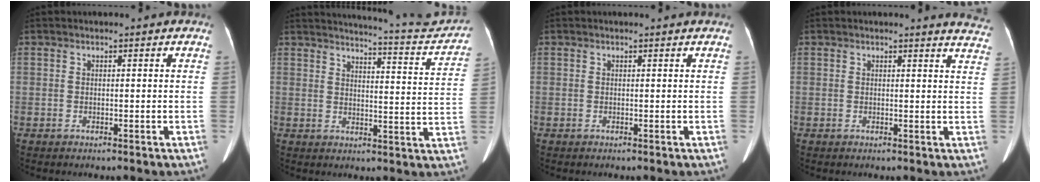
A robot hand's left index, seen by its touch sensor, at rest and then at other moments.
{"total": 14.9, "force": [14.5, -0.4, 3.3], "torque": [-0.047, -0.059, 0.172]}
{"total": 0.7, "force": [0.7, -0.1, 0.2], "torque": [-0.008, 0.000, 0.012]}
{"total": 6.3, "force": [6.2, 0.2, 1.0], "torque": [0.003, -0.043, 0.033]}